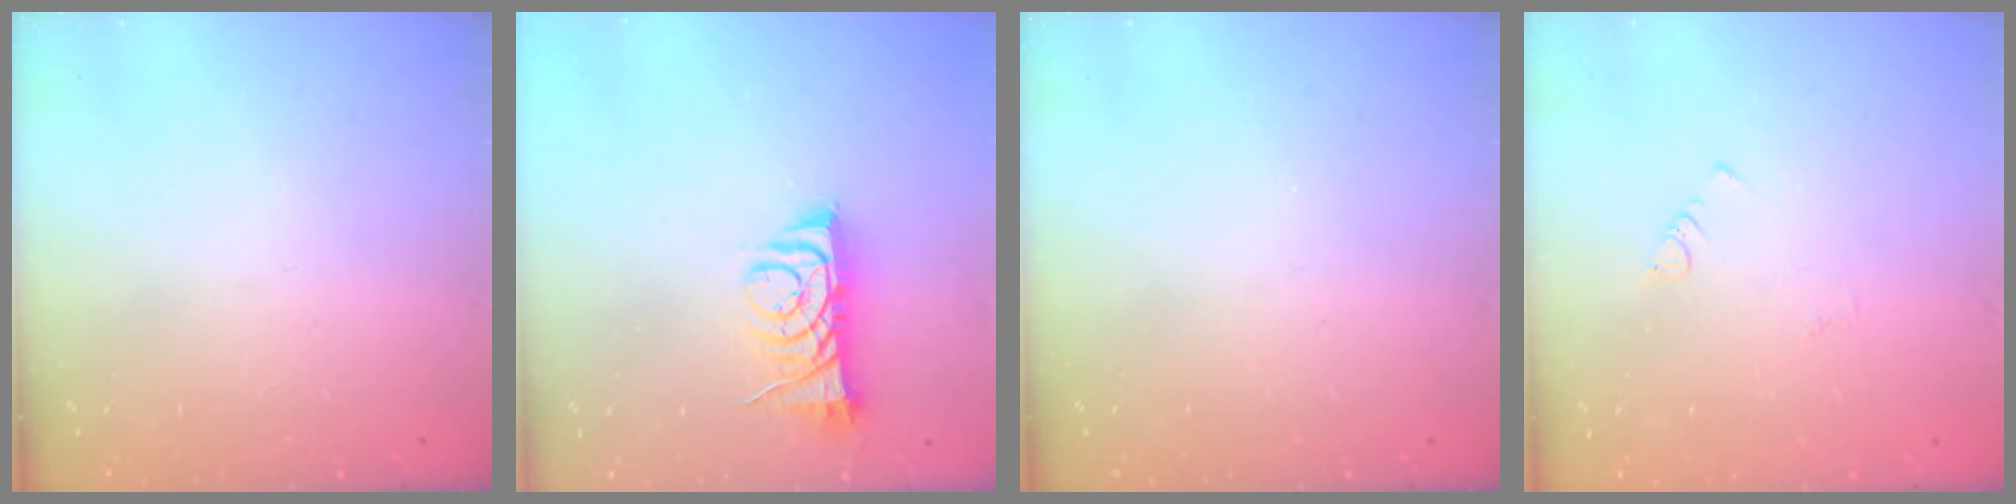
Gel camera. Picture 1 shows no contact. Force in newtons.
{"total": 7.7, "press": 7.7, "slide": 0.4}
{"total": 0.0}
{"total": 1.1, "press": 1.1, "slide": 0.3}